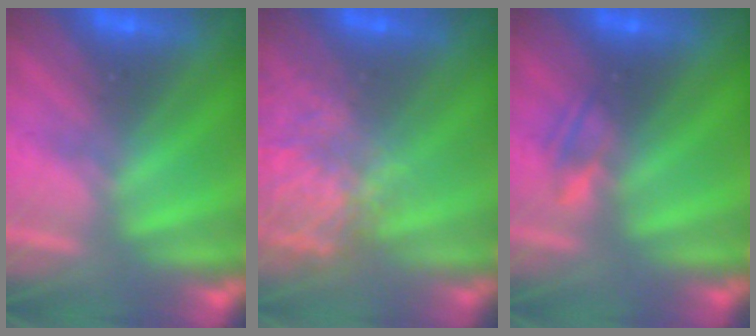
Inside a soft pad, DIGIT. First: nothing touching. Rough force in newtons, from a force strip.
{"total": 7.8}
{"total": 2.3}